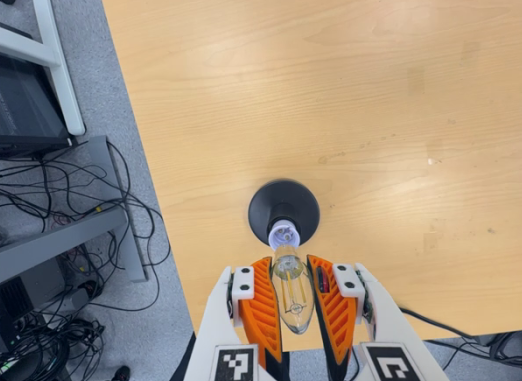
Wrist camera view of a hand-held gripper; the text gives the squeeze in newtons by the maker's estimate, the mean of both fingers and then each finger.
{"total": 23.8, "left": 25.1, "right": 22.5}